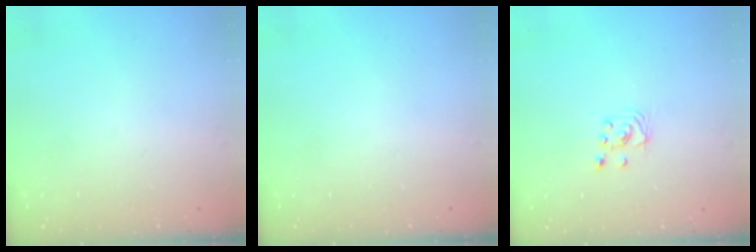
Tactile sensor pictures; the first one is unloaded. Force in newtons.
{"total": 0.0}
{"total": 2.7, "press": 2.7, "slide": 0.2}